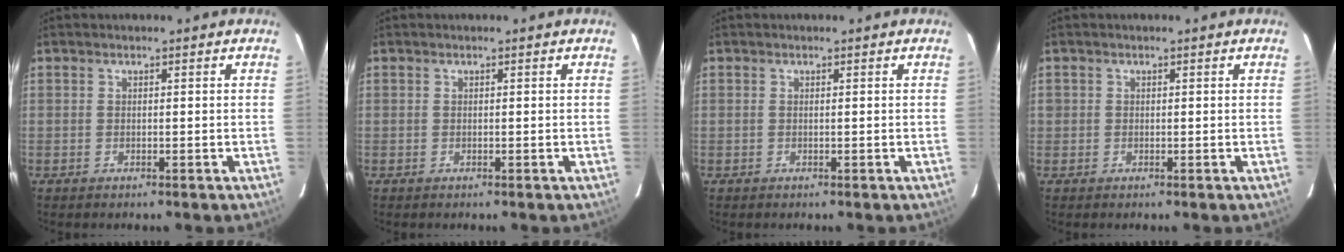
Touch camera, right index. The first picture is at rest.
{"total": 0.0}
{"total": 0.0}
{"total": 0.7, "force": [-0.1, 0.7, -0.1], "torque": [0.004, -0.001, -0.002]}